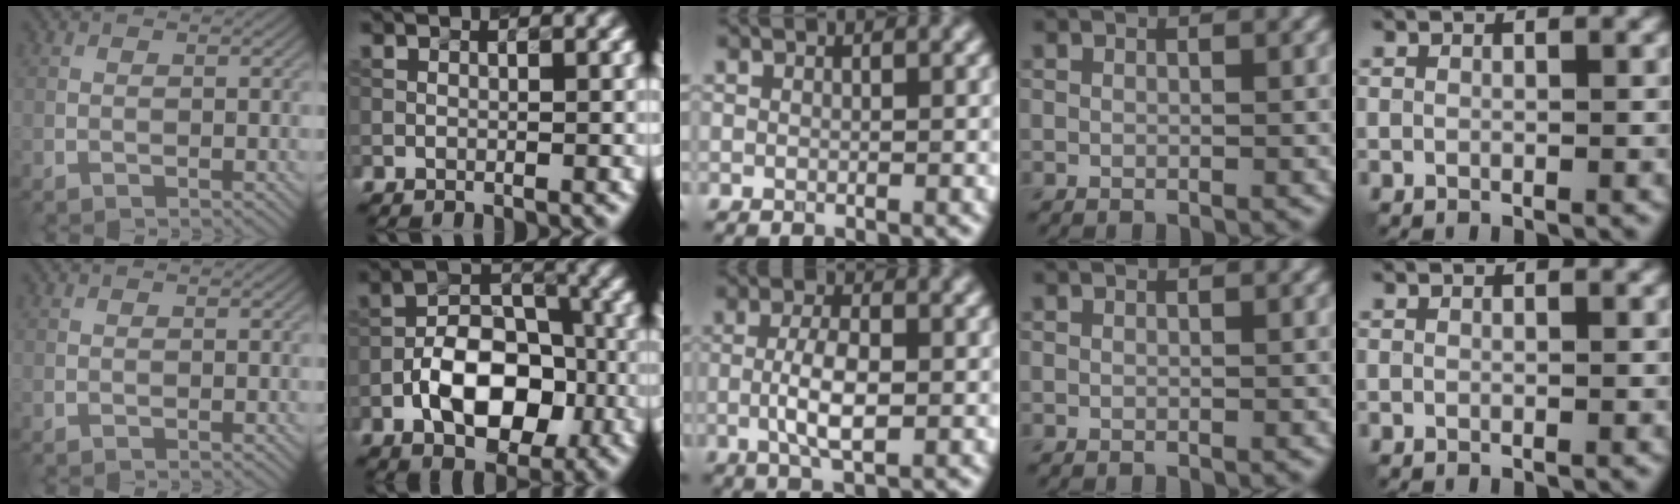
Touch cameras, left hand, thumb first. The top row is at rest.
{"index": {"total": 8.6, "force": [-2.9, 5.2, 6.2], "torque": [-0.099, 0.010, -0.054]}, "middle": {"total": 4.1, "force": [-0.5, 1.5, 3.8], "torque": [-0.078, -0.002, -0.013]}}